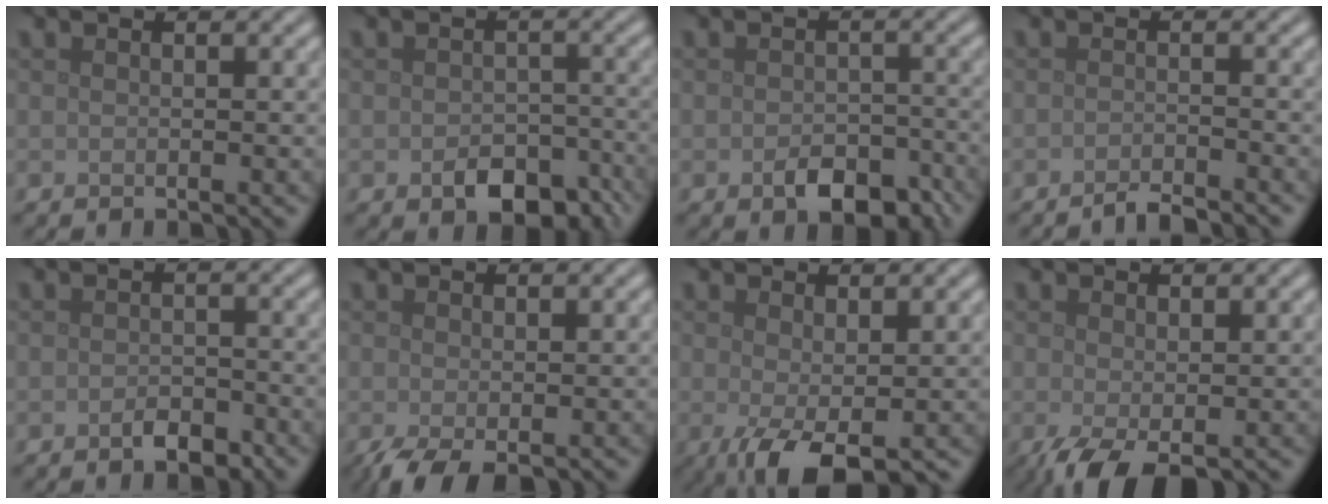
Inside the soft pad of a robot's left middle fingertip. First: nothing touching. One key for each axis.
{"total": 4.6, "fx": -2.2, "fy": 2.9, "fz": 2.8, "tx": -0.043, "ty": -0.011, "tz": -0.032}
{"total": 4.1, "fx": -2.0, "fy": 2.4, "fz": 2.7, "tx": -0.043, "ty": -0.007, "tz": -0.031}
{"total": 1.9, "fx": -1.7, "fy": 0.2, "fz": 0.9, "tx": -0.010, "ty": -0.001, "tz": -0.035}
{"total": 1.7, "fx": -1.0, "fy": 1.0, "fz": 1.0, "tx": -0.021, "ty": 0.000, "tz": -0.017}
{"total": 2.0, "fx": -0.8, "fy": 0.6, "fz": 1.7, "tx": -0.041, "ty": -0.011, "tz": -0.019}
{"total": 3.9, "fx": -0.8, "fy": 1.3, "fz": 3.6, "tx": -0.075, "ty": -0.014, "tz": -0.014}
{"total": 2.5, "fx": -0.9, "fy": 0.8, "fz": 2.2, "tx": -0.051, "ty": -0.011, "tz": -0.019}